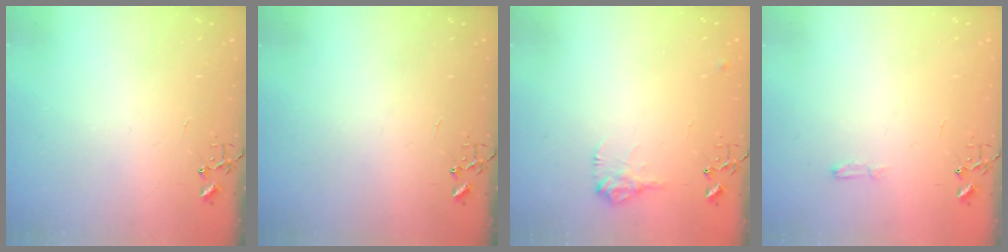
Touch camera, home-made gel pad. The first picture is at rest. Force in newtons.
{"total": 0.0}
{"total": 9.5, "press": 9.5, "slide": 0.4}
{"total": 3.8, "press": 3.8, "slide": 0.5}